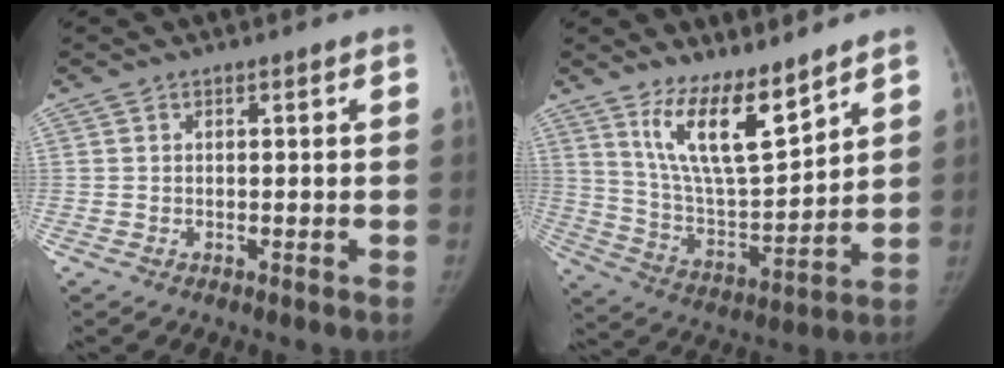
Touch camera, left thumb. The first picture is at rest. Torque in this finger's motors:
{"motor_torque": [0.22, 0.13, 1.48, -1.29, 0.13]}